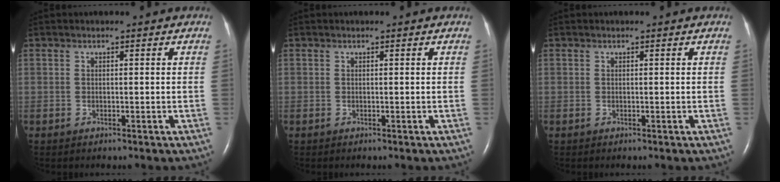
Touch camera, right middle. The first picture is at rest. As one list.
[{"total": 0.0}, {"total": 0.0}]